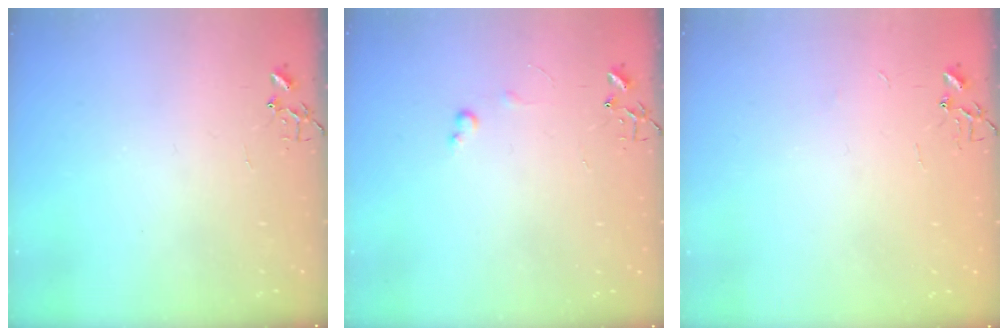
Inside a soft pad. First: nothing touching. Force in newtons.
{"total": 4.2, "press": 4.2, "slide": 0.6}
{"total": 2.4, "press": 2.4, "slide": 0.3}